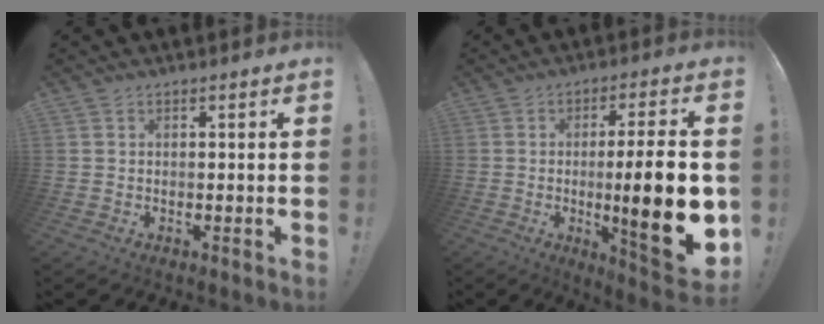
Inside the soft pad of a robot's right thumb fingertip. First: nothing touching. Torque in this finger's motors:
{"motor_torque": [0.36, 0.62, 0.58, 0.30, 0.12]}